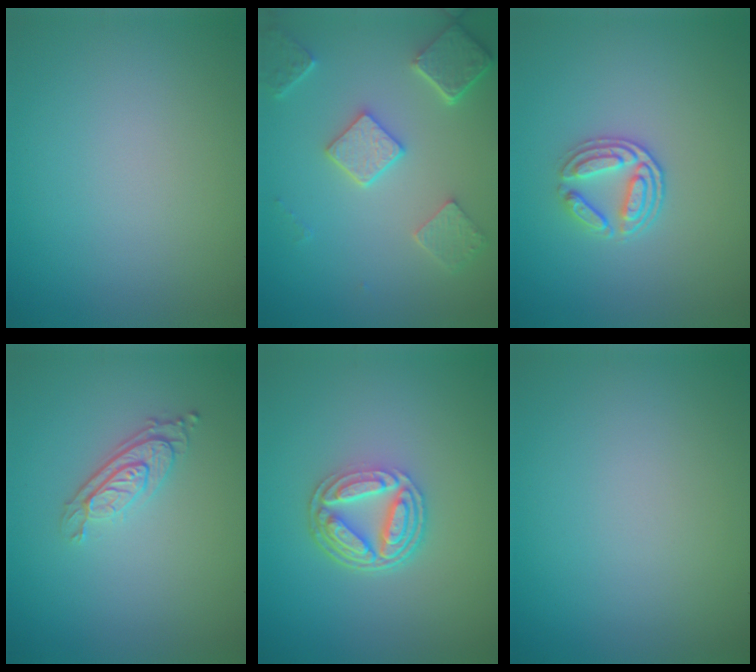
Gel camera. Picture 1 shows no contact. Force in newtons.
{"total": 4.9, "press": 3.9, "slide": 3.0}
{"total": 2.6, "press": 2.1, "slide": 1.6}
{"total": 3.0, "press": 2.2, "slide": 2.0}
{"total": 5.3, "press": 3.9, "slide": 3.6}
{"total": 0.0}